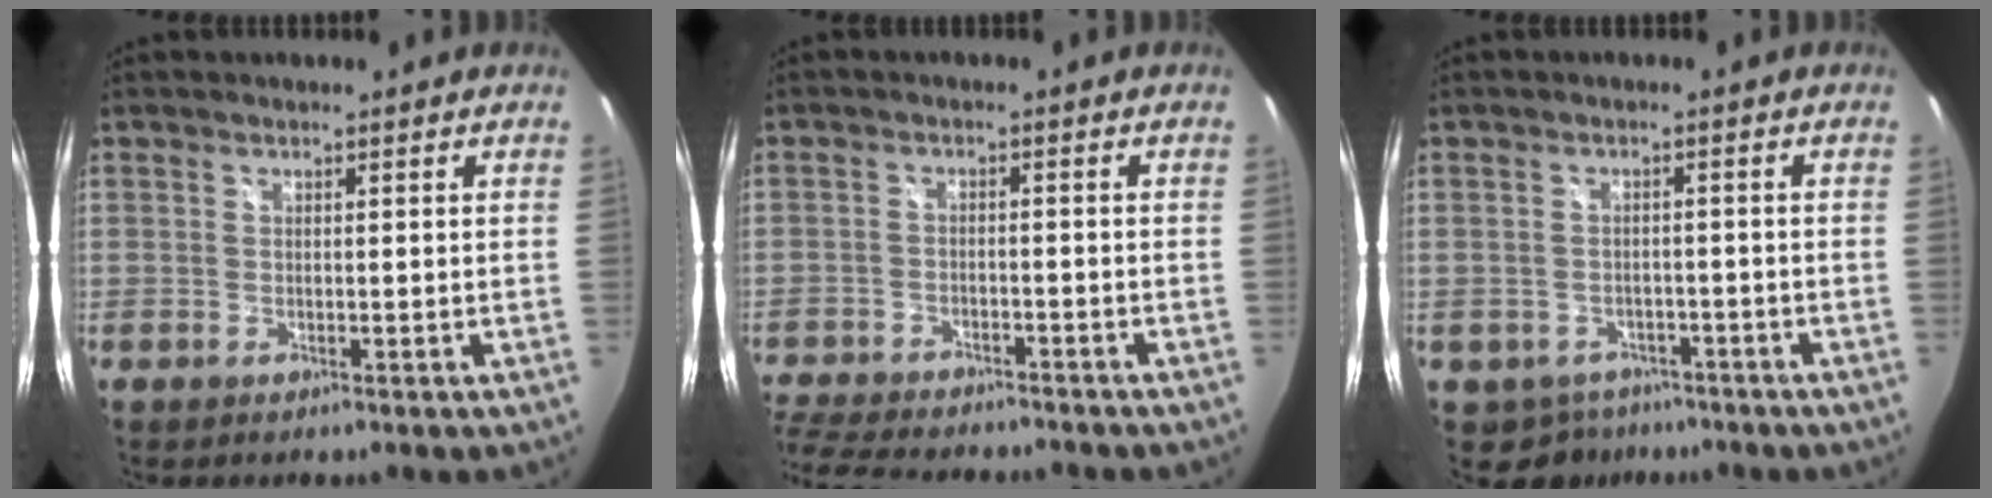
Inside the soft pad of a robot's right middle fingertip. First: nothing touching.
{"total": 13.9, "force": [-12.0, 4.2, 5.6], "torque": [-0.146, -0.017, -0.195]}
{"total": 5.4, "force": [-3.8, 3.7, 0.9], "torque": [-0.026, 0.005, -0.050]}